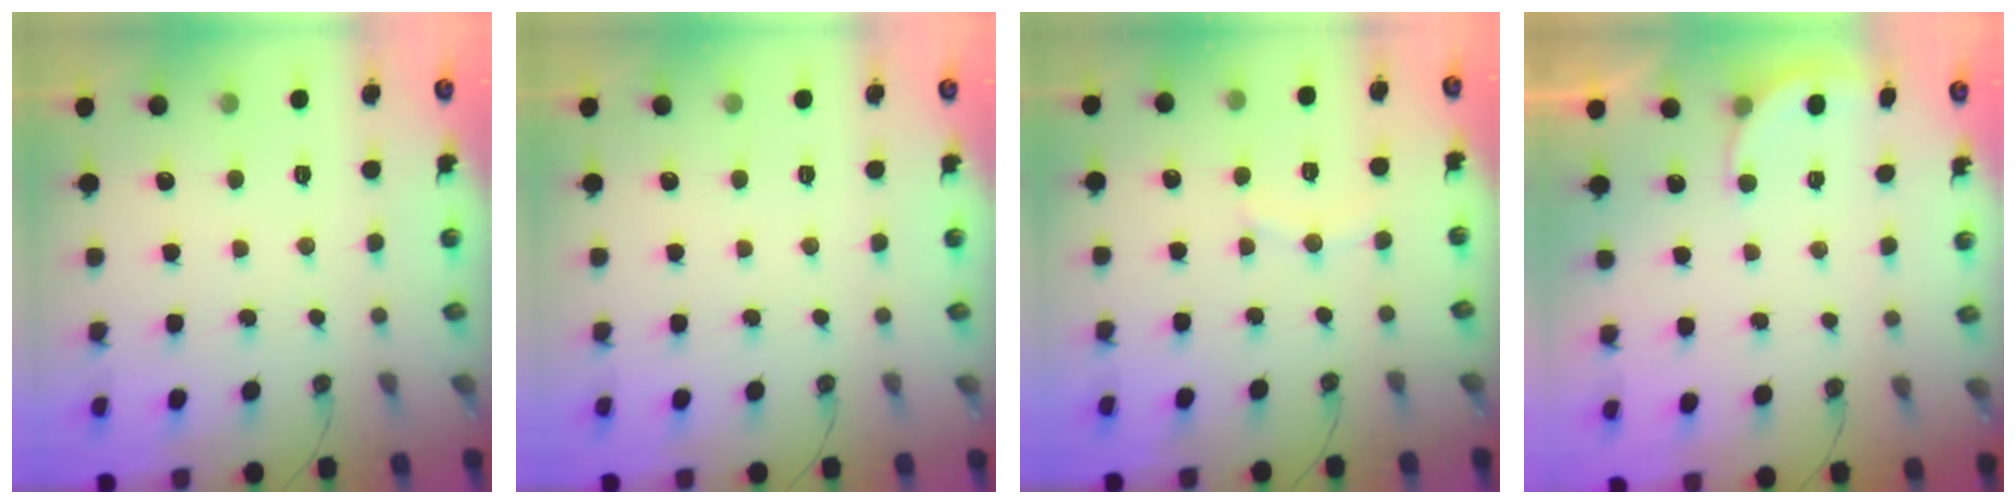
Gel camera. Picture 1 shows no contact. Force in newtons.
{"total": 0.0}
{"total": 4.7, "press": 4.7, "slide": 0.5}
{"total": 2.5, "press": 2.3, "slide": 1.1}